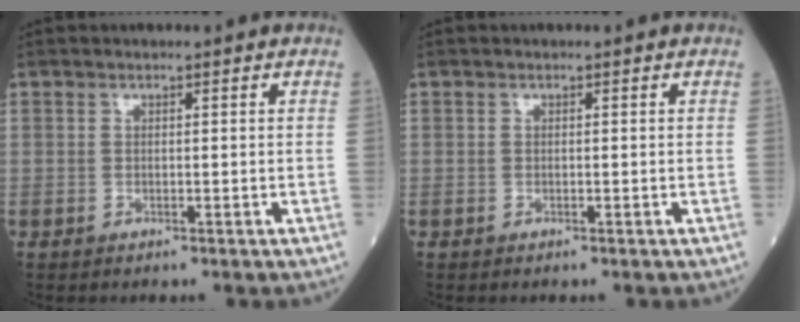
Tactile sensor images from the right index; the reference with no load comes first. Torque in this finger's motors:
{"motor_torque": [0.00, 0.00, 0.00, 0.01]}